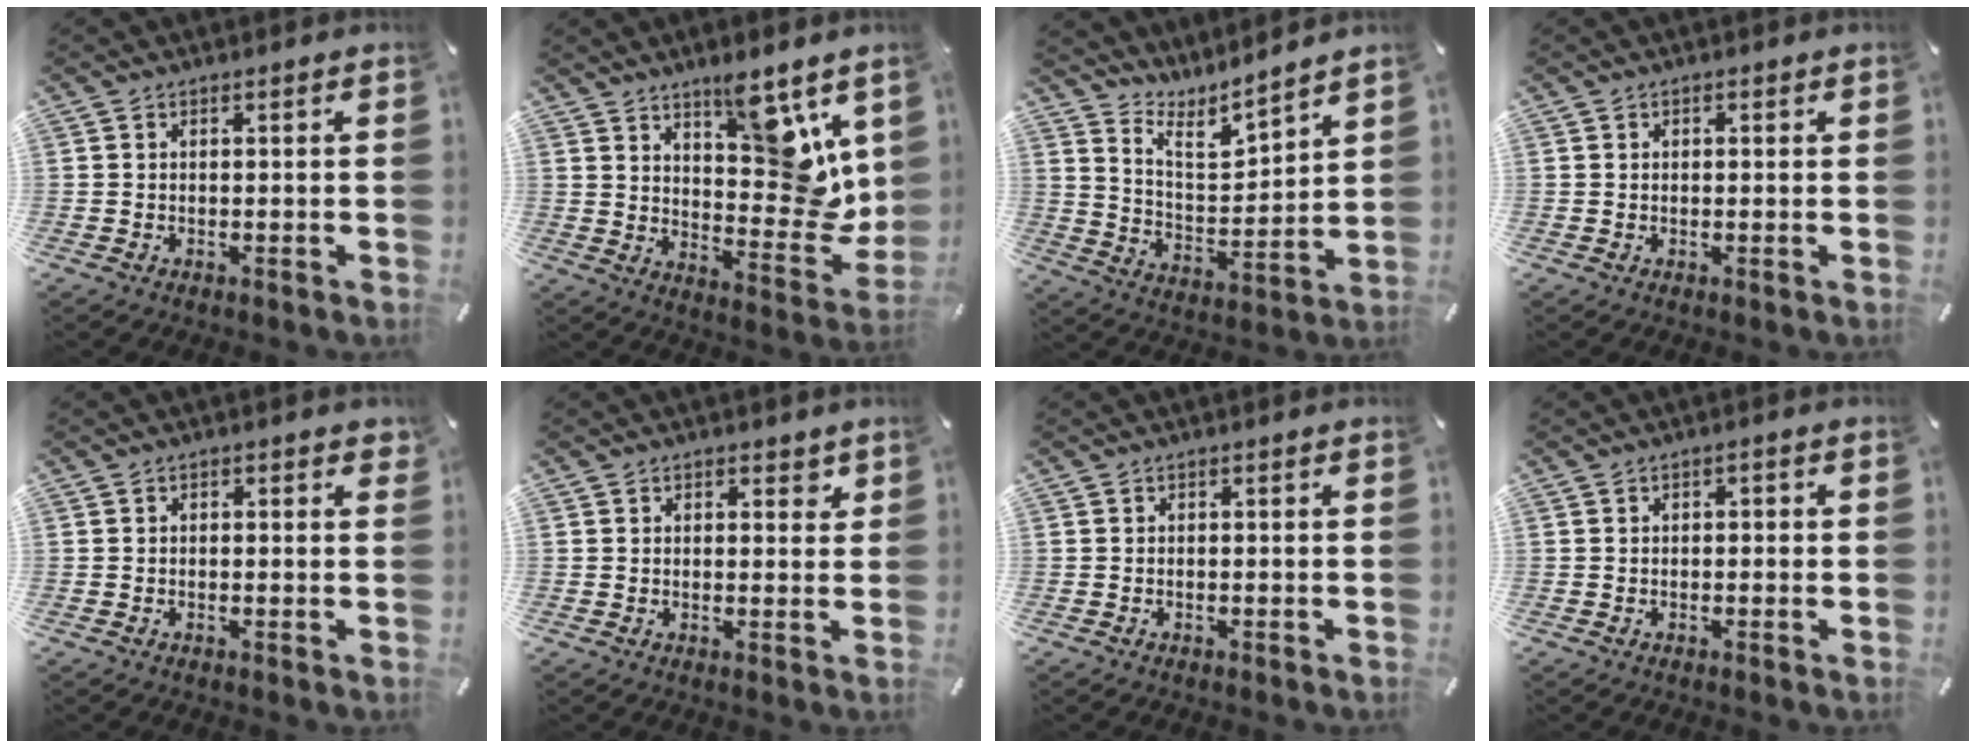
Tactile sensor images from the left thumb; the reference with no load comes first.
{"total": 13.5, "force": [7.9, 5.9, 9.3], "torque": [-0.089, -0.081, 0.136]}
{"total": 7.6, "force": [7.4, 1.4, 1.4], "torque": [-0.049, -0.076, 0.131]}
{"total": 0.7, "force": [0.1, 0.6, 0.1], "torque": [-0.004, 0.005, 0.002]}
{"total": 0.7, "force": [0.2, 0.6, 0.4], "torque": [-0.003, 0.002, 0.000]}
{"total": 2.2, "force": [1.2, 1.7, 0.9], "torque": [0.001, -0.003, 0.014]}
{"total": 0.0}
{"total": 1.0, "force": [-0.1, 0.7, 0.7], "torque": [-0.012, 0.005, -0.005]}